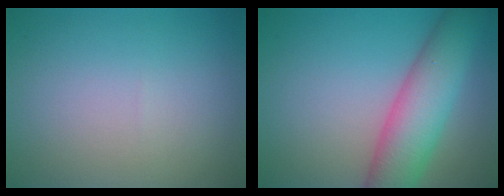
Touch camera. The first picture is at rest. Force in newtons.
{"total": 7.2, "press": 7.2, "slide": 0.3}